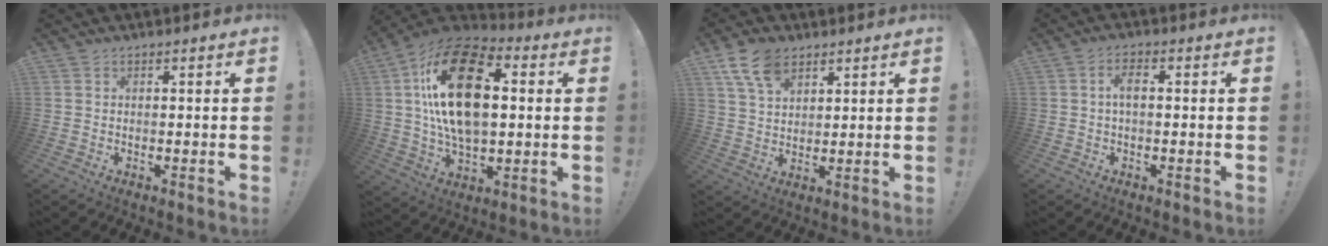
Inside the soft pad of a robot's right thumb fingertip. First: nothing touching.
{"total": 25.2, "force": [4.1, 14.6, 20.2], "torque": [-0.352, -0.001, 0.066]}
{"total": 10.0, "force": [5.9, 5.8, 5.5], "torque": [-0.101, -0.014, 0.116]}
{"total": 3.7, "force": [0.1, 1.4, 3.4], "torque": [-0.063, 0.009, 0.000]}